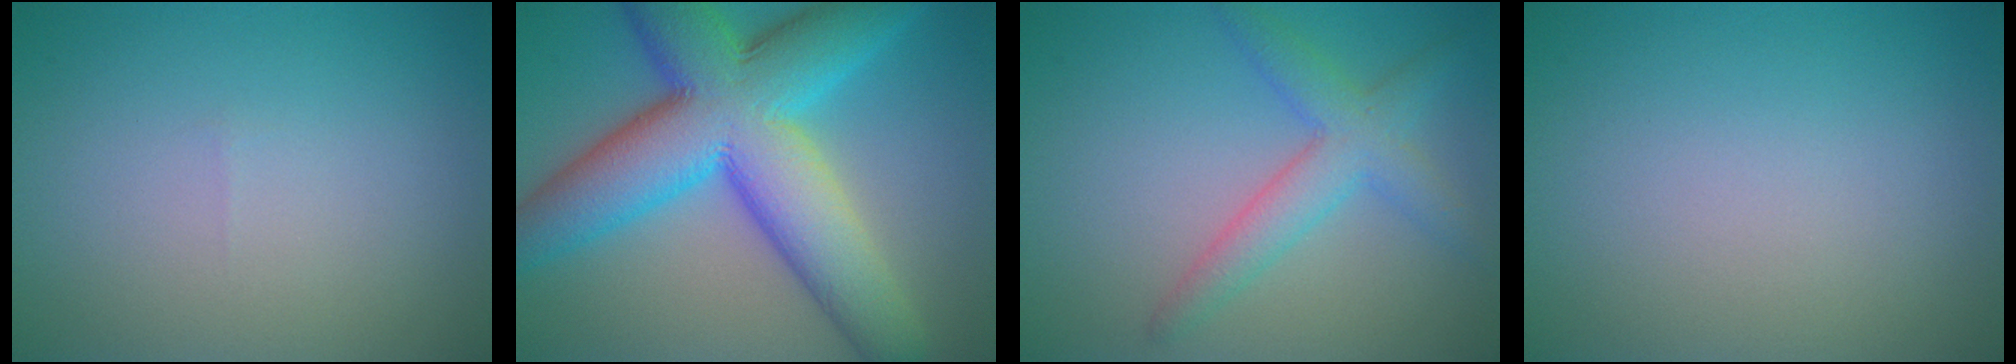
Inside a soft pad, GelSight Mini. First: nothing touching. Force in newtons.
{"total": 13.6, "press": 13.6, "slide": 0.1}
{"total": 3.9, "press": 3.9, "slide": 0.2}
{"total": 0.0}